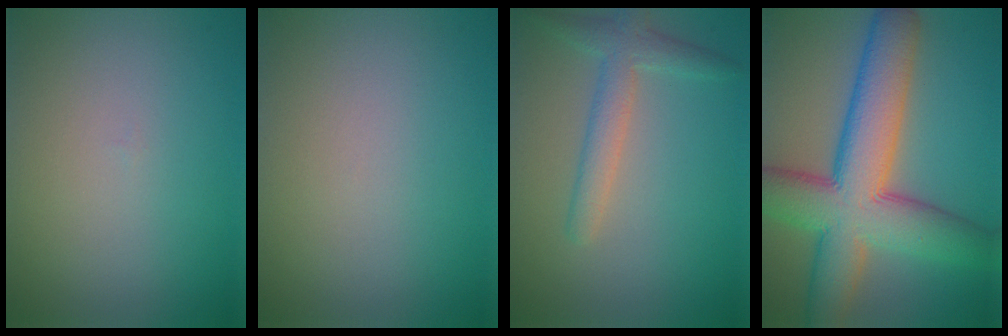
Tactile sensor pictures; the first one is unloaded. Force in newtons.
{"total": 0.0}
{"total": 2.9, "press": 2.9, "slide": 0.1}
{"total": 11.3, "press": 11.2, "slide": 0.5}